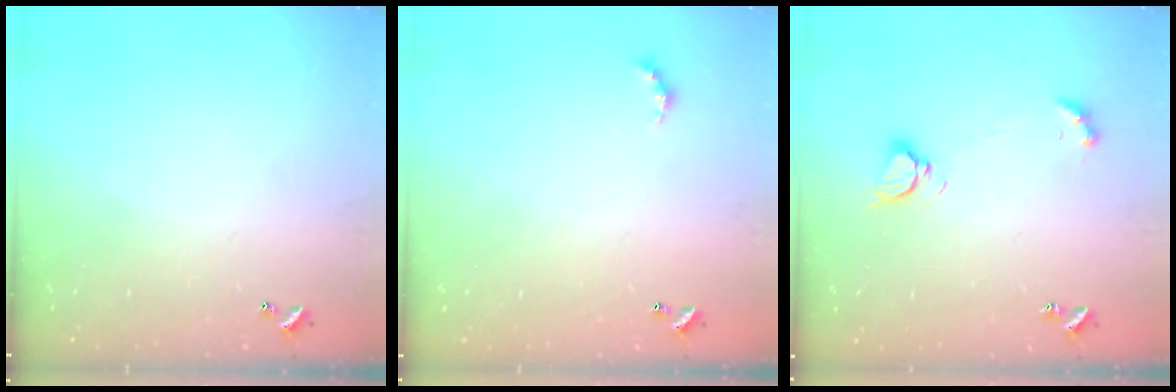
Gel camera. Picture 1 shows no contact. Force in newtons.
{"total": 3.4, "press": 3.3, "slide": 0.6}
{"total": 4.3, "press": 4.2, "slide": 0.4}